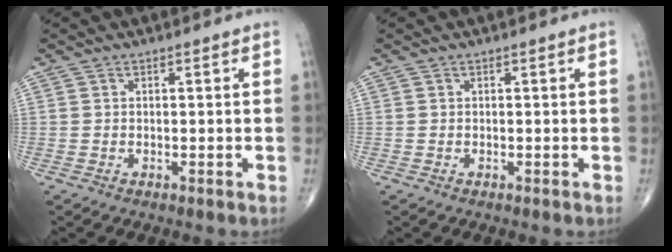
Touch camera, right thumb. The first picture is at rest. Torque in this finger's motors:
{"motor_torque": [0.00, 0.00, 0.00, 0.00, 0.00]}